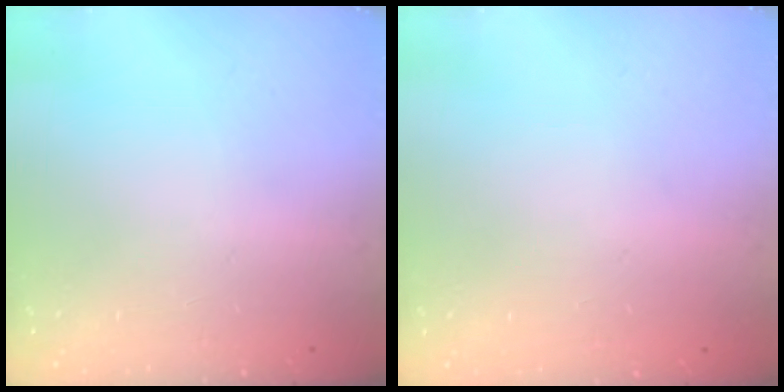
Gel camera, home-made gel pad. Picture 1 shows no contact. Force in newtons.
{"total": 0.0}